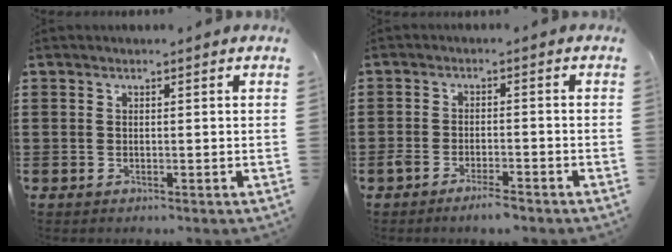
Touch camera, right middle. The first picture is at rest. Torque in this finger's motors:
{"motor_torque": [0.53, -0.40, 0.08, 0.10]}